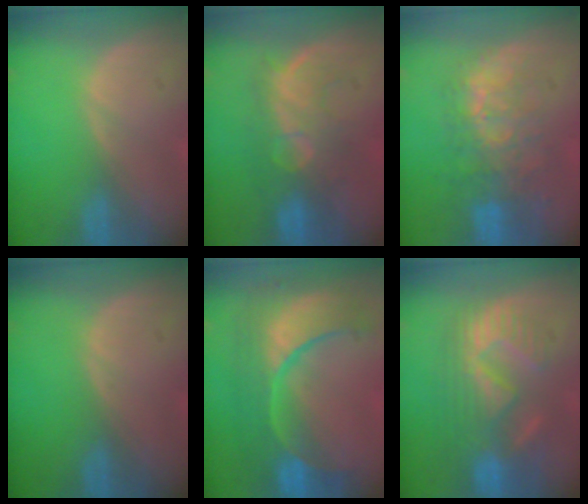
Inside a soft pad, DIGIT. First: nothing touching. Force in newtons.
{"total": 8.2, "press": 8.0, "slide": 1.9}
{"total": 10.1, "press": 8.6, "slide": 5.3}
{"total": 0.0}
{"total": 12.5, "press": 12.4, "slide": 1.4}
{"total": 10.7, "press": 9.7, "slide": 4.4}